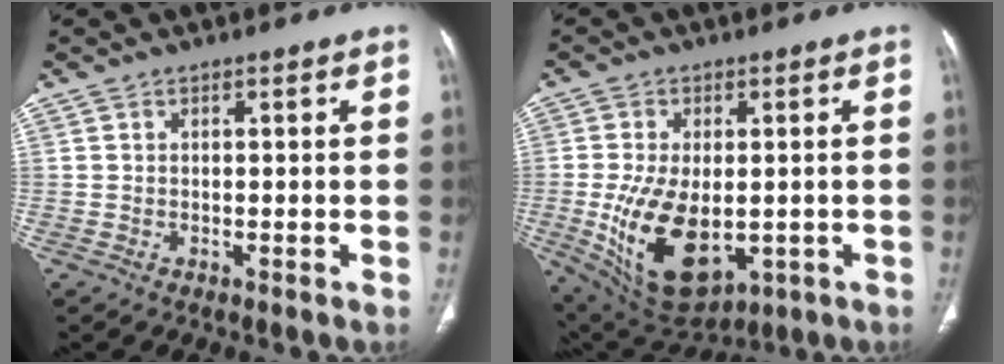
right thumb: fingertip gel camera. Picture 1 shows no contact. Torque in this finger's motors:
{"motor_torque": [0.36, 0.67, 1.43, -0.08, 0.15]}